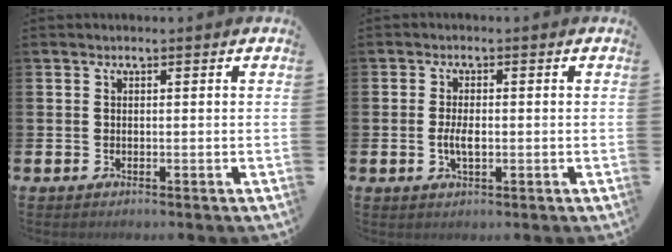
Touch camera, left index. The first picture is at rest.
{"total": 2.8, "force": [-0.4, 1.3, 2.5], "torque": [-0.045, 0.001, -0.008]}